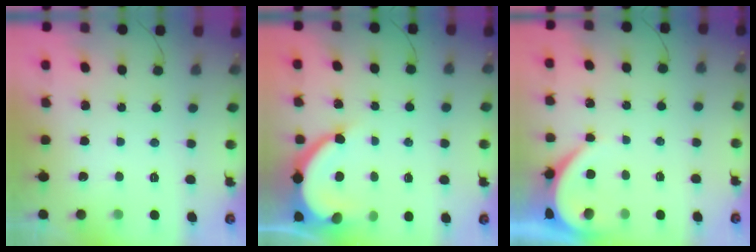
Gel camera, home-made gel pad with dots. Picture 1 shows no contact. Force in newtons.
{"total": 9.7, "press": 9.7, "slide": 1.0}
{"total": 4.0, "press": 3.9, "slide": 0.7}